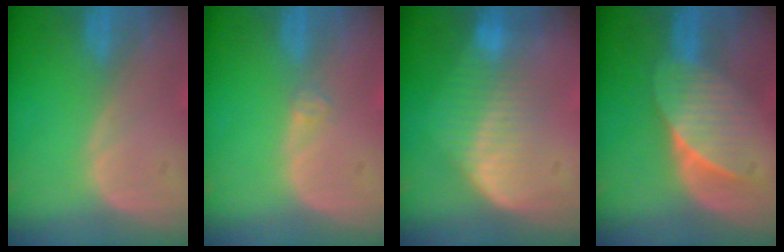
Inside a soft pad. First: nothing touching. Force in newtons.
{"total": 1.3, "press": 1.1, "slide": 0.7}
{"total": 7.2, "press": 6.6, "slide": 2.8}
{"total": 7.5, "press": 6.6, "slide": 3.5}